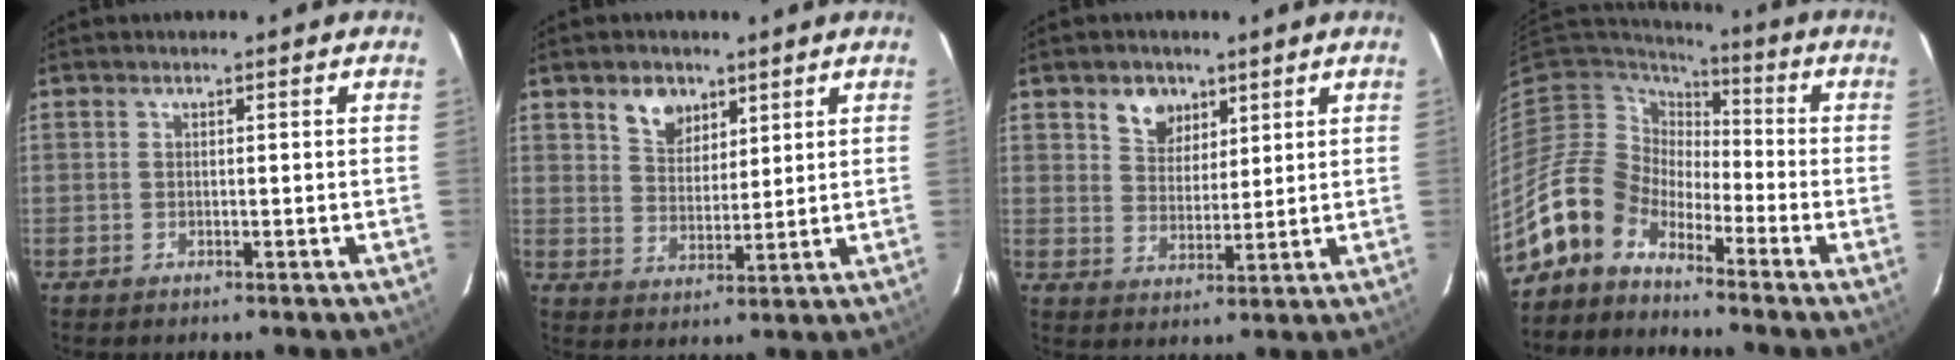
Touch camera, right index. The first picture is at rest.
{"total": 6.4, "force": [3.9, 4.3, 2.7], "torque": [-0.040, 0.009, 0.077]}
{"total": 6.1, "force": [3.7, 4.4, 2.1], "torque": [-0.032, 0.009, 0.070]}
{"total": 9.7, "force": [-7.9, 5.6, 0.6], "torque": [-0.026, 0.023, -0.156]}